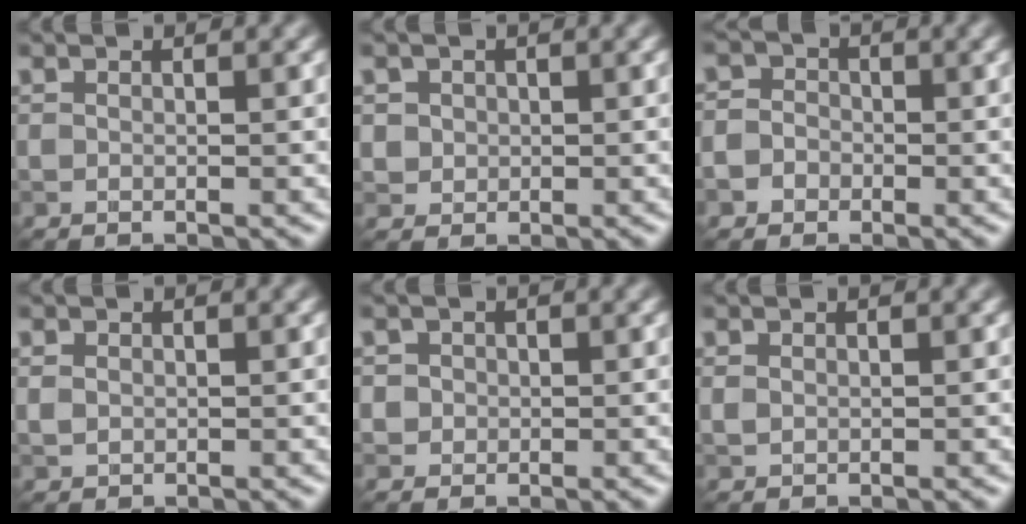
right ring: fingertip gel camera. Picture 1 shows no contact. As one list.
[{"total": 2.1, "force": [0.7, 1.8, 0.7], "torque": [-0.014, 0.001, 0.024]}, {"total": 3.4, "force": [-0.9, 3.2, 0.9], "torque": [0.018, 0.016, -0.047]}, {"total": 1.0, "force": [0.2, 0.9, 0.5], "torque": [-0.011, -0.001, 0.007]}, {"total": 1.8, "force": [0.5, 1.6, 0.6], "torque": [0.000, 0.003, 0.012]}, {"total": 0.7, "force": [0.2, 0.6, 0.3], "torque": [-0.008, -0.002, 0.007]}]